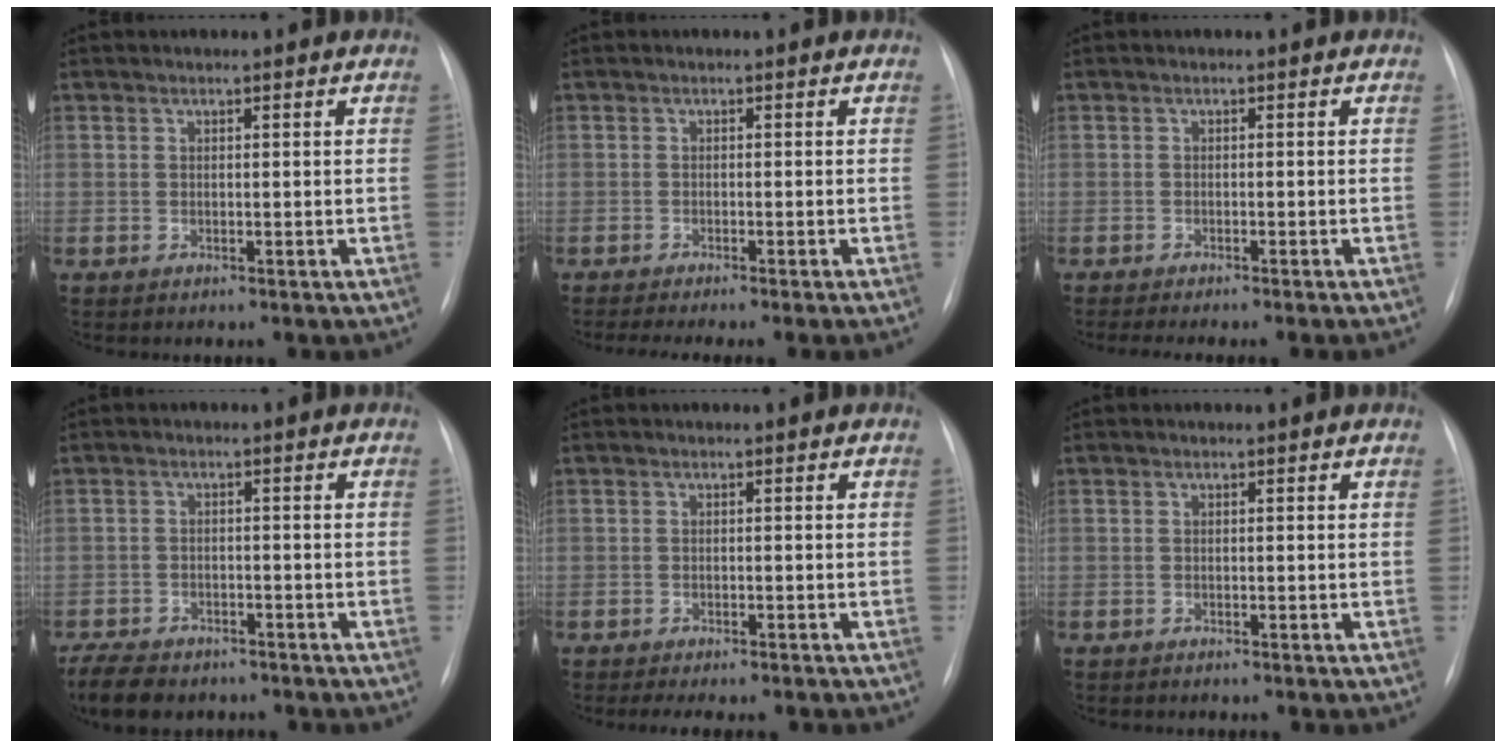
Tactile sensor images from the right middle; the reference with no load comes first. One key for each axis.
{"total": 6.1, "fx": -5.1, "fy": -0.9, "fz": 3.3, "tx": -0.028, "ty": -0.010, "tz": -0.075}
{"total": 5.9, "fx": -5.1, "fy": -0.4, "fz": 3.1, "tx": -0.026, "ty": -0.006, "tz": -0.071}
{"total": 9.0, "fx": -7.2, "fy": 4.0, "fz": 3.6, "tx": -0.072, "ty": -0.010, "tz": -0.111}
{"total": 5.9, "fx": -5.0, "fy": 1.3, "fz": 2.9, "tx": -0.034, "ty": -0.002, "tz": -0.065}
{"total": 0.0}